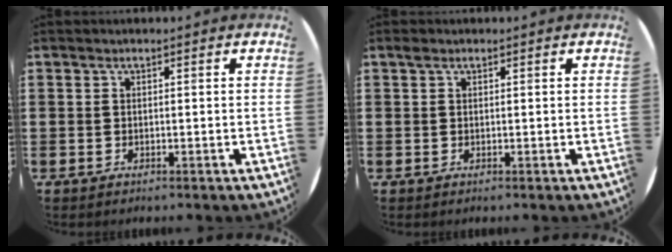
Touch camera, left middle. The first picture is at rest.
{"total": 0.6, "force": [0.5, 0.4, 0.2], "torque": [0.003, -0.001, 0.007]}